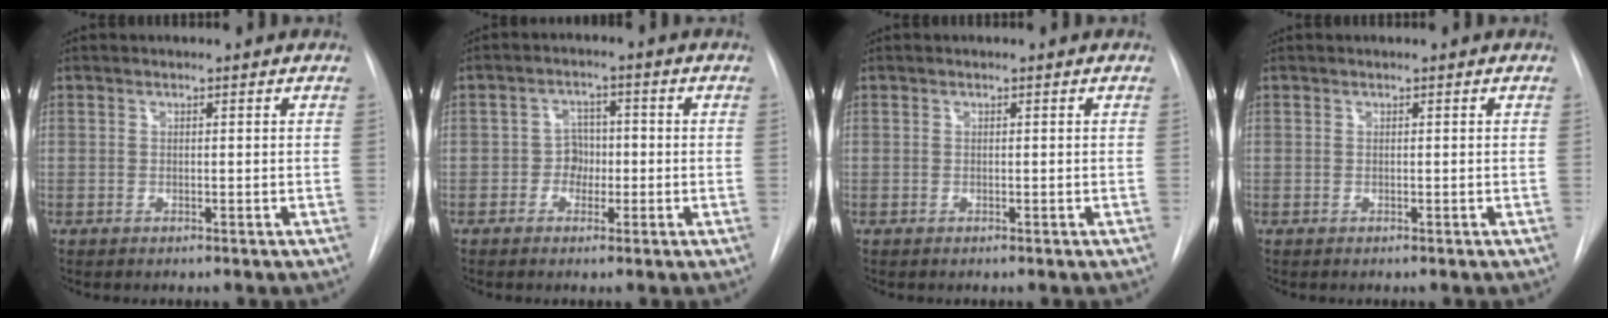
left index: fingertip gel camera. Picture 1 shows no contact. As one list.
[{"total": 3.3, "force": [-0.9, 2.7, 1.7], "torque": [-0.020, 0.011, -0.018]}, {"total": 0.0}, {"total": 0.0}]